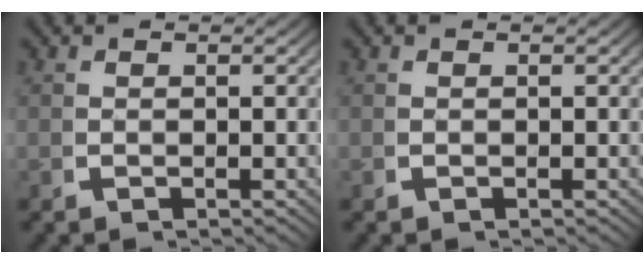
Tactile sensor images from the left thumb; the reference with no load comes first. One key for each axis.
{"total": 0.0}